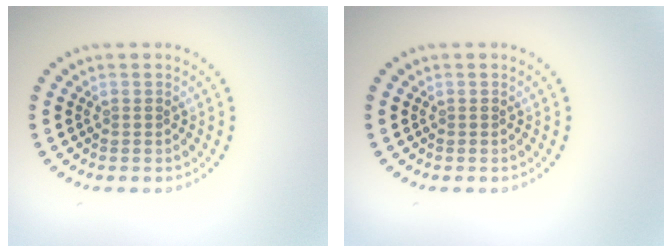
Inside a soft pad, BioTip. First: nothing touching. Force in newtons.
{"total": 0.0}